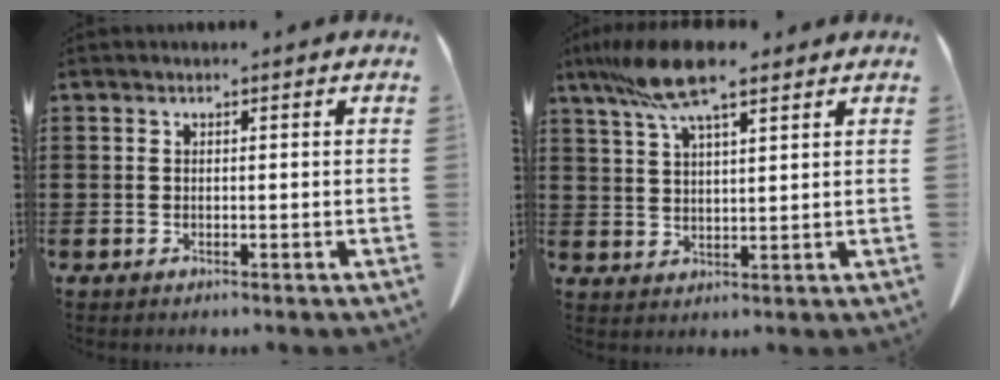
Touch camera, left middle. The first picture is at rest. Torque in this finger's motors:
{"motor_torque": [0.53, 0.39, 0.33, 0.16]}